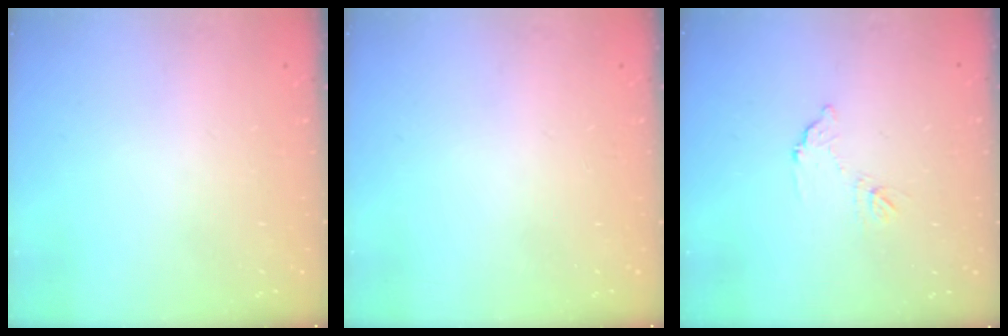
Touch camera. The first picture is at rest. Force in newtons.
{"total": 0.0}
{"total": 6.4, "press": 6.4, "slide": 0.3}